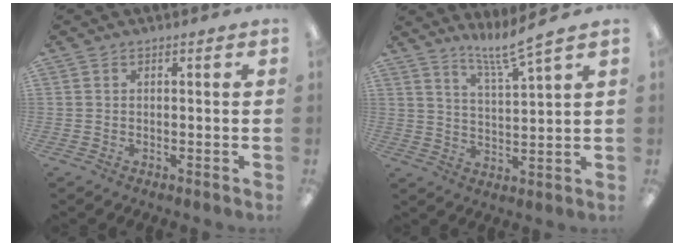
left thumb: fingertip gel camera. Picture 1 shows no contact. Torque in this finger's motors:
{"motor_torque": [0.18, -0.76, 0.20, -0.10, 0.06]}